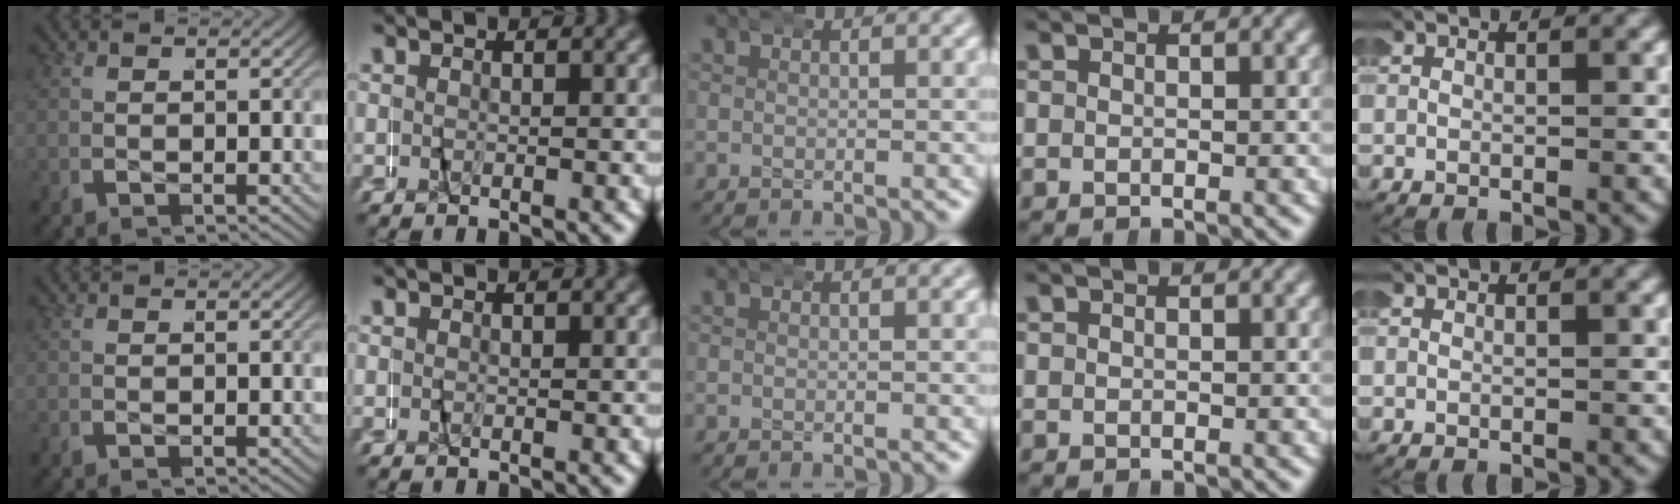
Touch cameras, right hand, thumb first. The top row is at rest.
{}